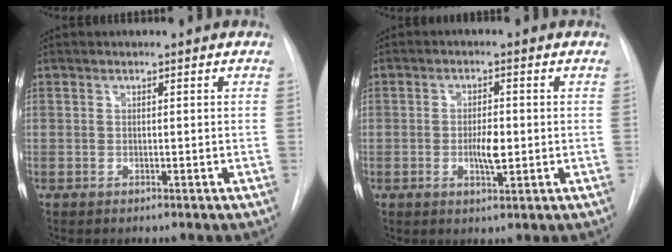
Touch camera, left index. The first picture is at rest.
{"total": 3.9, "force": [-0.5, 1.2, 3.6], "torque": [-0.064, -0.001, -0.006]}